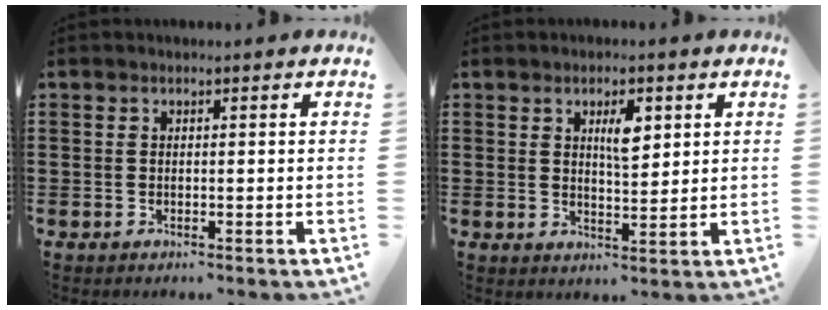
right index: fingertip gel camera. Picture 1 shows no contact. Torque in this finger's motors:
{"motor_torque": [0.09, -0.08, 0.16, 0.05]}